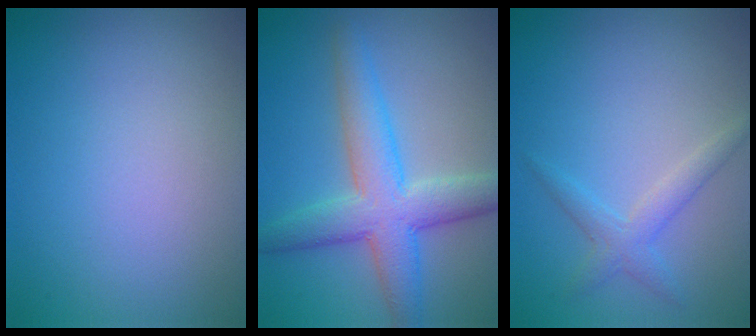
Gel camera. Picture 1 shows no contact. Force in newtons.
{"total": 6.2, "press": 6.2, "slide": 0.1}
{"total": 2.0, "press": 2.0, "slide": 0.1}